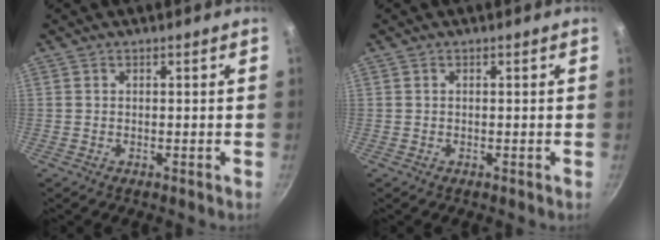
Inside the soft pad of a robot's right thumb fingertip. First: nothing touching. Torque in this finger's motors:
{"motor_torque": [-0.22, 0.02, -0.52, 0.09, 0.02]}